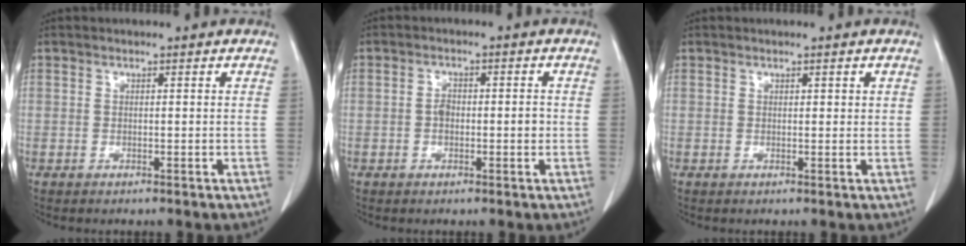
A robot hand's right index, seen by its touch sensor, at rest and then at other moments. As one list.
[{"total": 3.2, "force": [-0.4, 1.7, 2.7], "torque": [-0.045, 0.007, -0.005]}, {"total": 1.0, "force": [0.5, 0.5, 0.7], "torque": [-0.007, 0.000, 0.008]}]